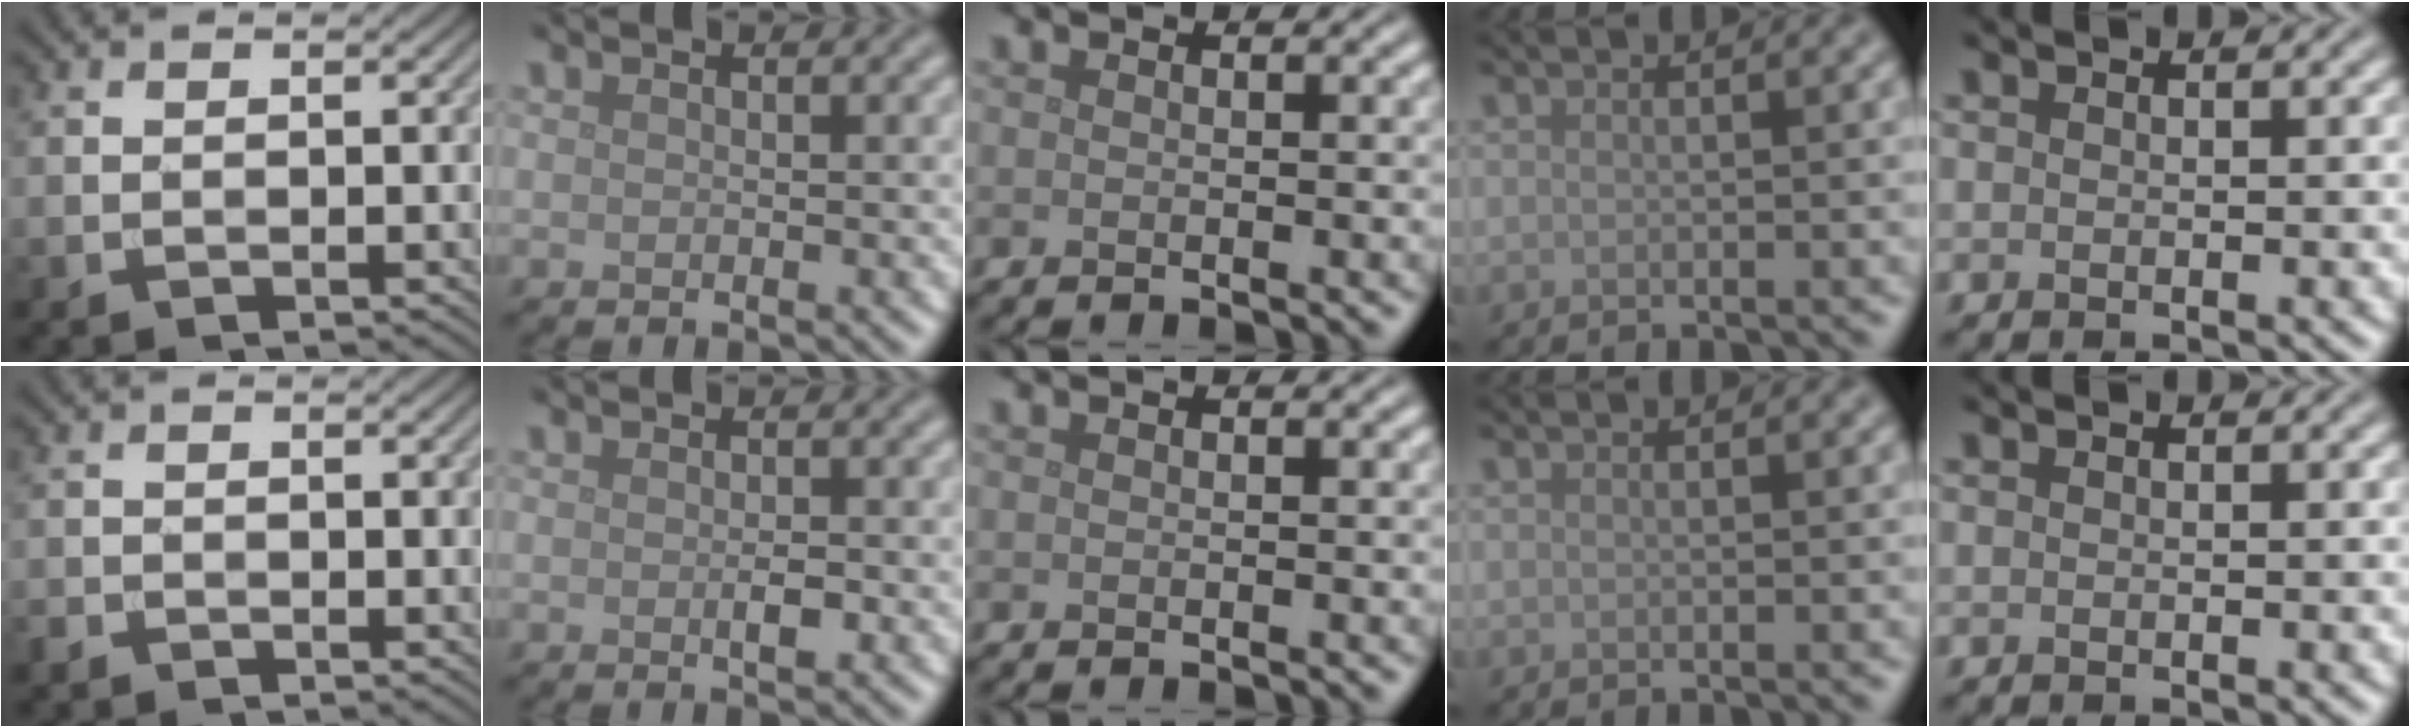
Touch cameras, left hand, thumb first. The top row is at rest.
{"thumb": {"total": 1.1, "force": [-0.9, 0.6, 0.3], "torque": [-0.006, -0.003, -0.022]}, "index": {"total": 1.2, "force": [-0.2, 0.5, 1.1], "torque": [-0.020, -0.002, -0.001]}}